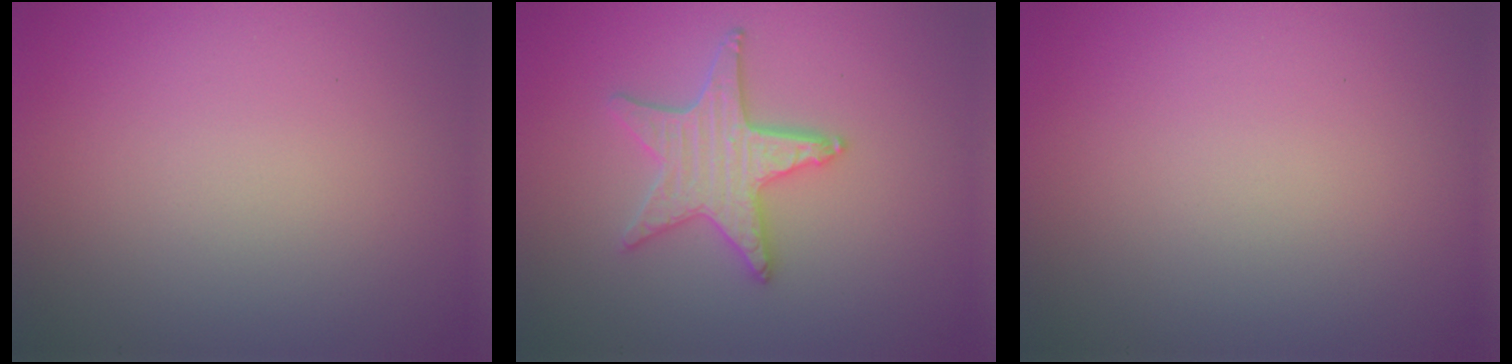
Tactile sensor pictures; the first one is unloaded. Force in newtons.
{"total": 3.8, "press": 3.6, "slide": 1.3}
{"total": 0.0}